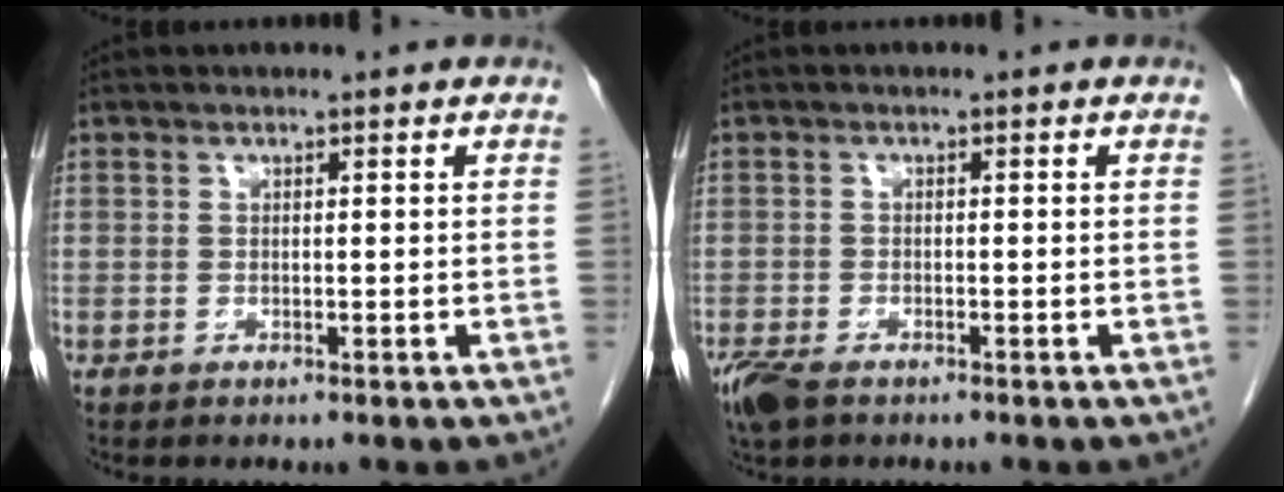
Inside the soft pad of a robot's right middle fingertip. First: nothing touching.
{"total": 4.7, "force": [-3.4, 1.9, 2.7], "torque": [-0.057, -0.011, -0.061]}